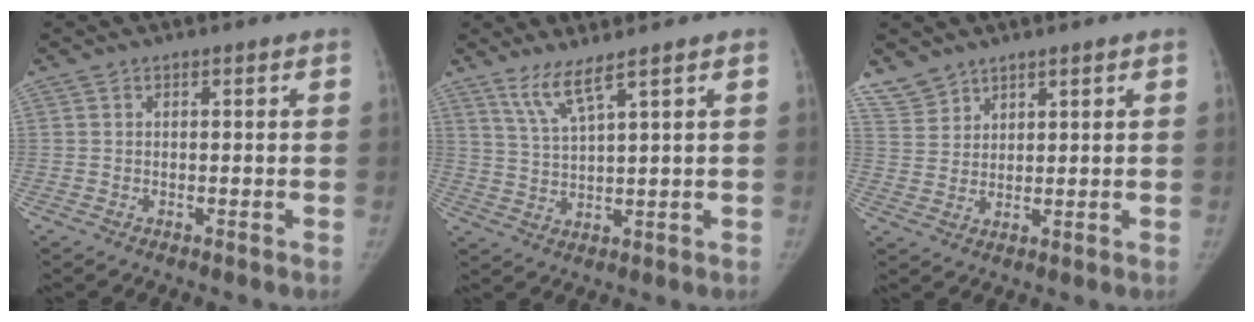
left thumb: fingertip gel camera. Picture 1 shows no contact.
{"total": 5.0, "force": [3.6, -0.2, 3.4], "torque": [-0.071, -0.030, 0.079]}
{"total": 4.1, "force": [3.6, 2.0, 0.3], "torque": [0.012, -0.015, 0.077]}